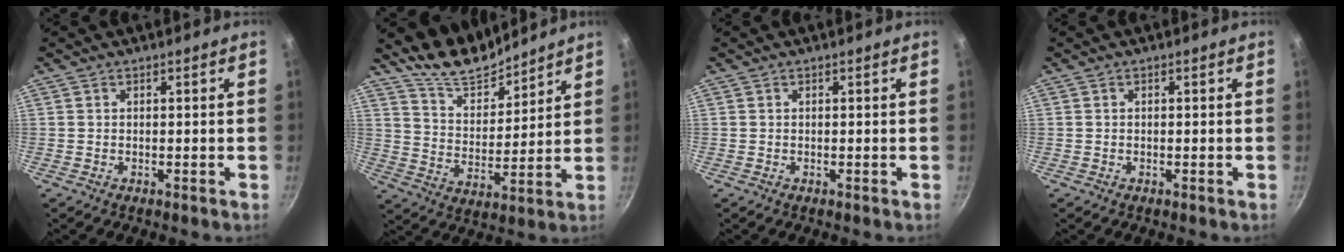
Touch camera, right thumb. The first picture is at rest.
{"total": 10.4, "force": [9.6, 3.1, 2.3], "torque": [-0.015, -0.081, 0.177]}
{"total": 0.0}
{"total": 0.0}